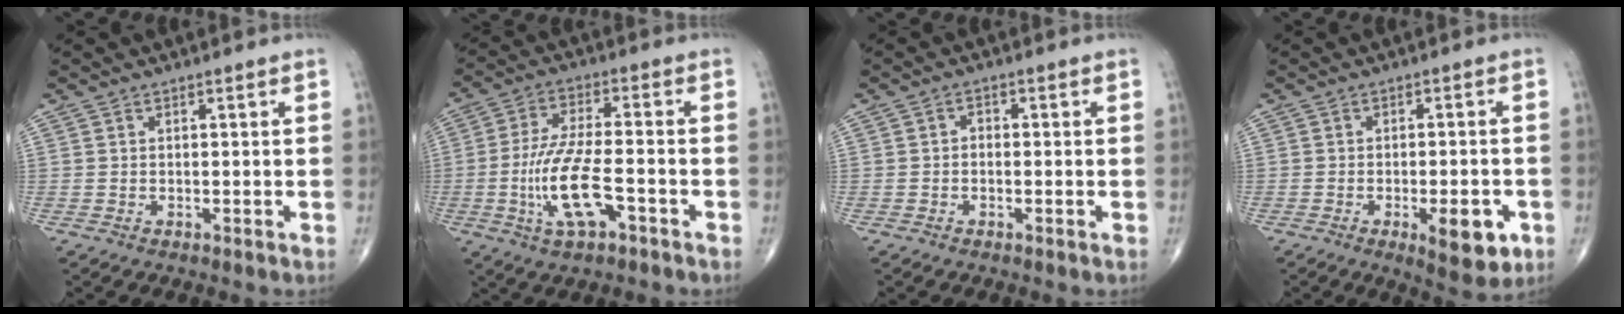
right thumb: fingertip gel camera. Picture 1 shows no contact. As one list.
[{"total": 11.9, "force": [-3.9, 4.0, 10.5], "torque": [-0.216, 0.019, -0.072]}, {"total": 1.3, "force": [-0.3, 1.0, 0.9], "torque": [-0.004, 0.007, -0.009]}, {"total": 8.9, "force": [-3.4, 3.2, 7.5], "torque": [-0.088, 0.004, -0.040]}]